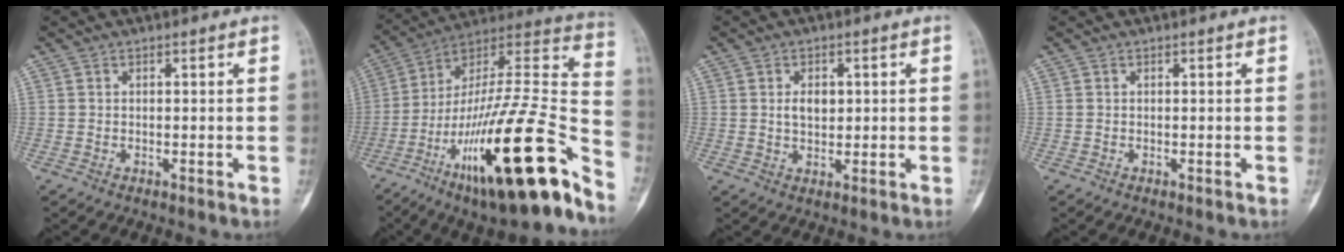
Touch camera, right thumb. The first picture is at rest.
{"total": 31.8, "force": [-17.2, 6.4, 26.0], "torque": [-0.382, 0.077, -0.278]}
{"total": 4.0, "force": [0.7, 2.6, 2.9], "torque": [-0.033, -0.002, 0.013]}
{"total": 0.0}